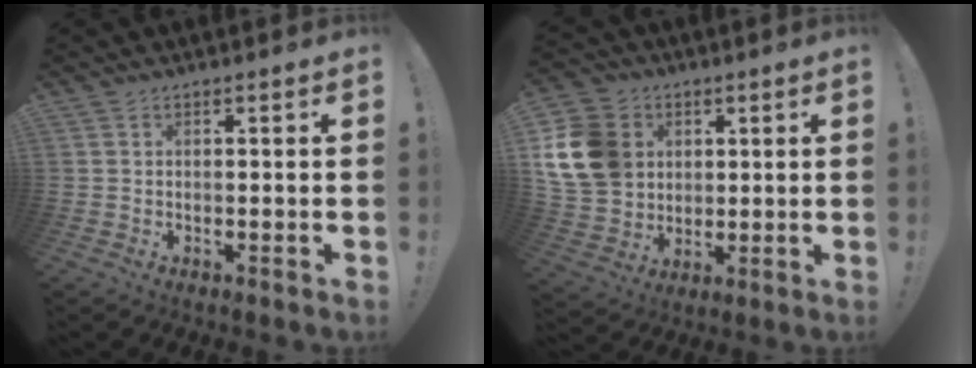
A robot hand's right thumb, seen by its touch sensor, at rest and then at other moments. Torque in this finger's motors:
{"motor_torque": [1.64, 1.55, 0.44, -0.05, 0.36]}